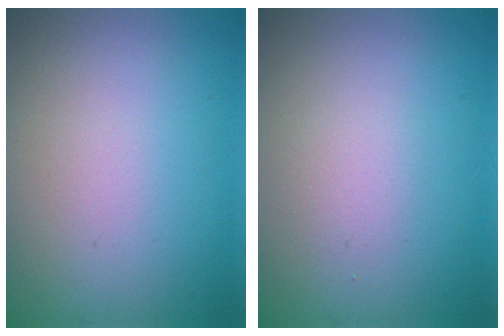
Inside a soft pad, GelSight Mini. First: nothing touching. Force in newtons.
{"total": 1.3, "press": 1.3, "slide": 0.1}